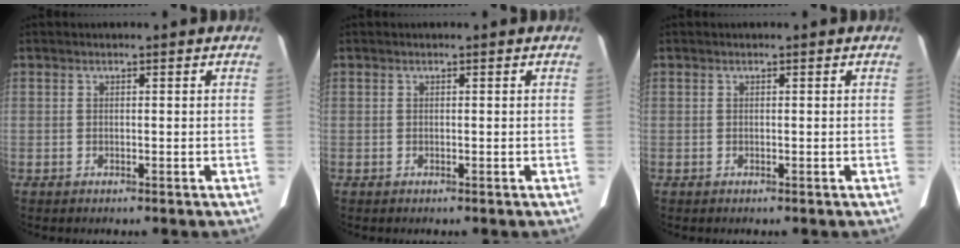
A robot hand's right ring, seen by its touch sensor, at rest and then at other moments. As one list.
[{"total": 0.0}, {"total": 0.0}]